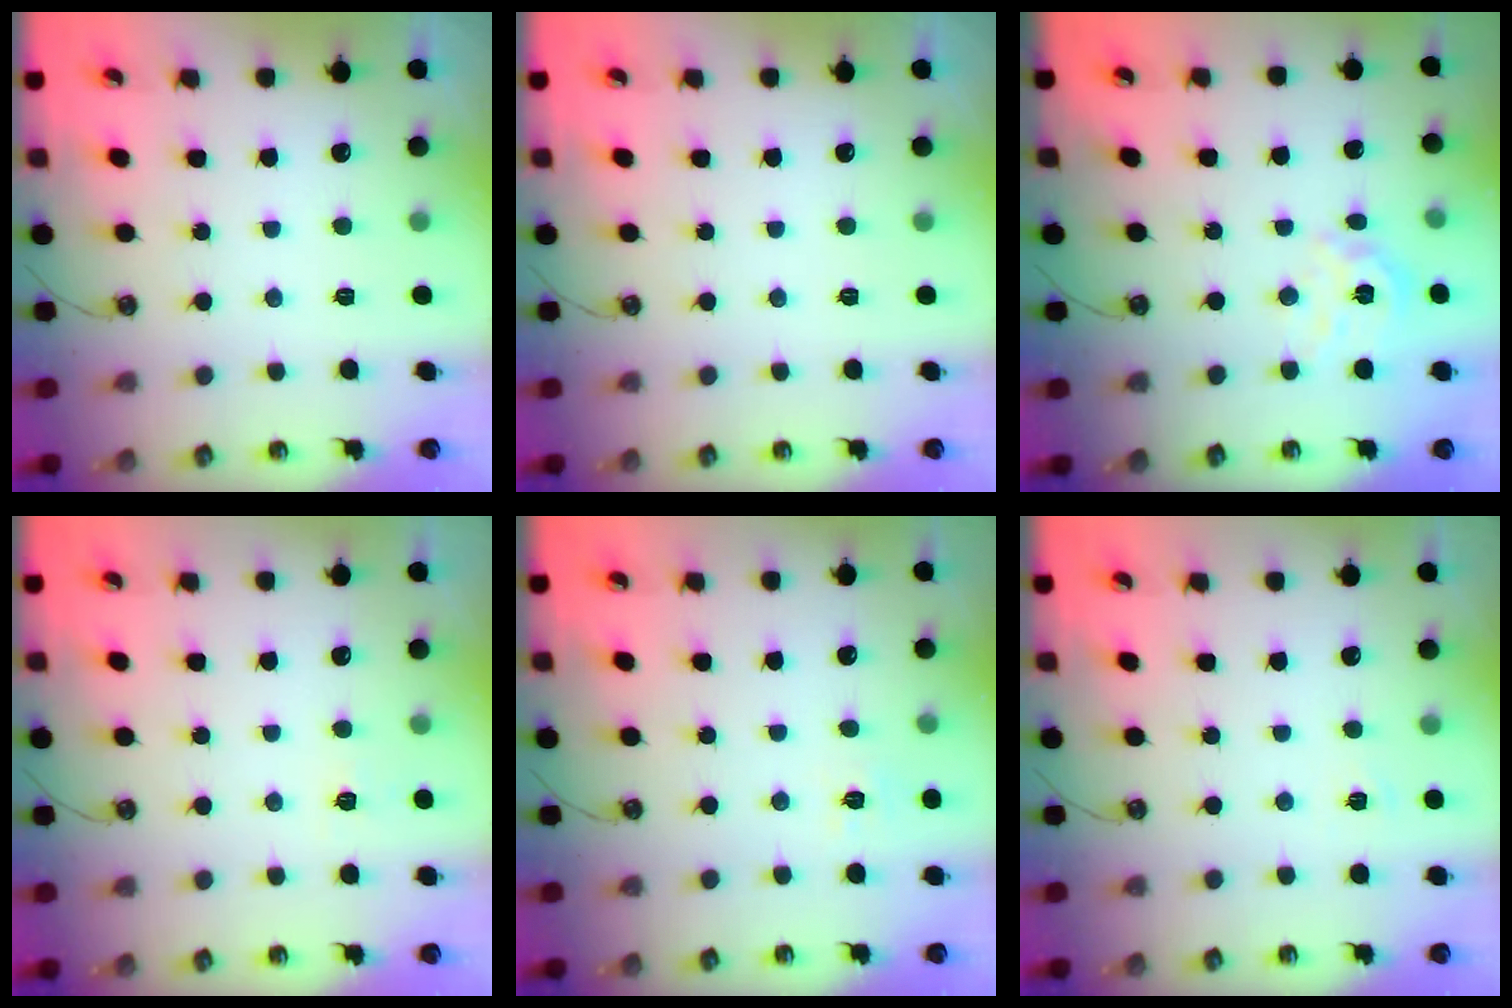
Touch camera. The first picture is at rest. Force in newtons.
{"total": 0.0}
{"total": 9.9, "press": 9.9, "slide": 0.8}
{"total": 2.7, "press": 2.7, "slide": 0.4}
{"total": 6.2, "press": 6.2, "slide": 0.6}
{"total": 3.0, "press": 2.9, "slide": 0.4}